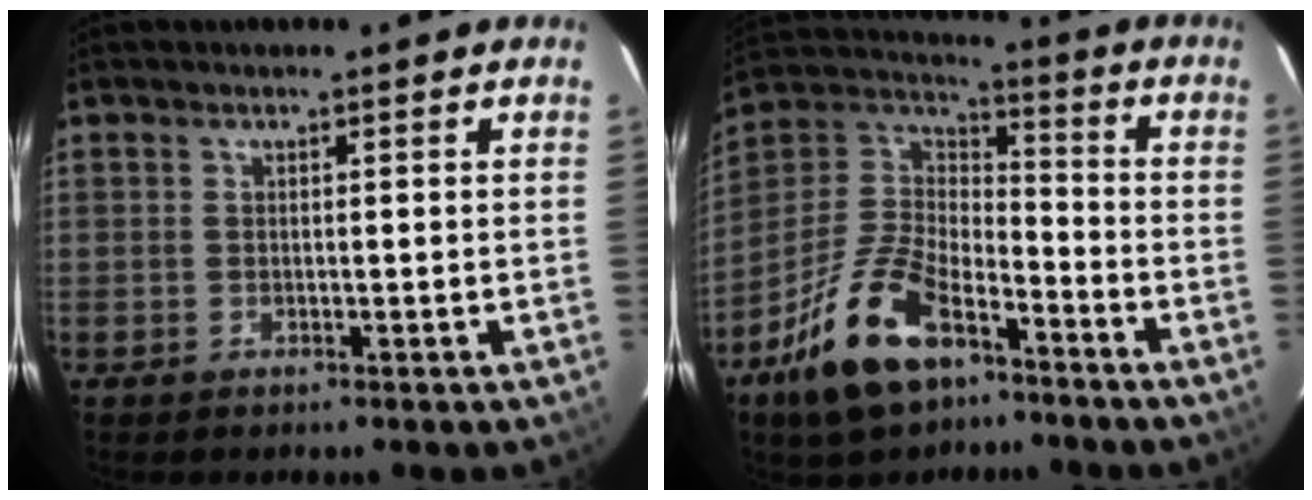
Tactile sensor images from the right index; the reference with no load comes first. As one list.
[{"total": 18.2, "force": [-10.8, 8.8, 11.7], "torque": [-0.253, -0.002, -0.198]}]